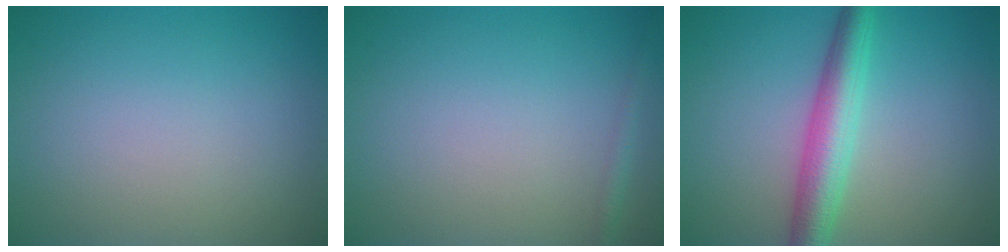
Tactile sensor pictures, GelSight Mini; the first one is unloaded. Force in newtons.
{"total": 0.9, "press": 0.9, "slide": 0.1}
{"total": 4.8, "press": 4.8, "slide": 0.1}